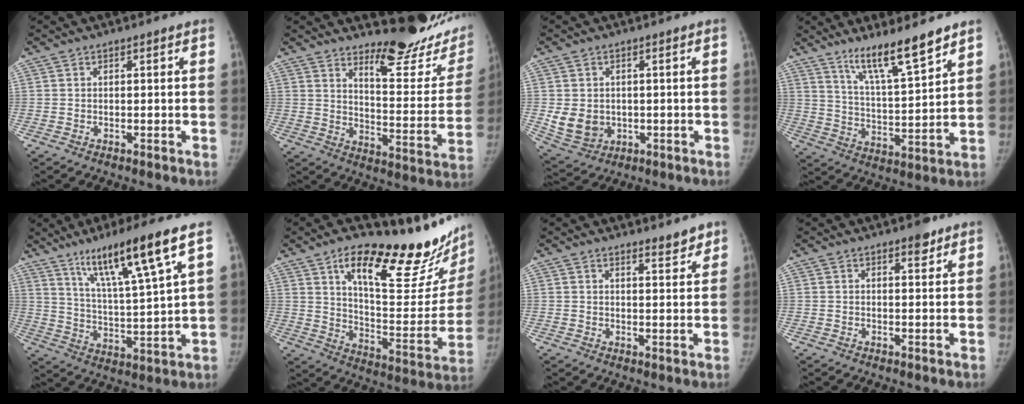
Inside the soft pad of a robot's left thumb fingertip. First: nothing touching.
{"total": 20.0, "force": [16.8, 5.4, 9.3], "torque": [-0.079, -0.163, 0.217]}
{"total": 7.3, "force": [-0.3, 6.2, 3.9], "torque": [-0.052, -0.008, 0.014]}
{"total": 12.0, "force": [9.0, 1.5, 7.7], "torque": [-0.123, -0.067, 0.165]}
{"total": 15.7, "force": [9.2, 0.8, 12.7], "torque": [-0.218, -0.045, 0.163]}
{"total": 26.7, "force": [18.2, 8.1, 17.8], "torque": [-0.206, -0.098, 0.275]}
{"total": 3.3, "force": [2.9, 0.9, 1.2], "torque": [-0.004, -0.023, 0.040]}
{"total": 2.7, "force": [1.9, 1.2, 1.6], "torque": [-0.010, -0.010, 0.025]}